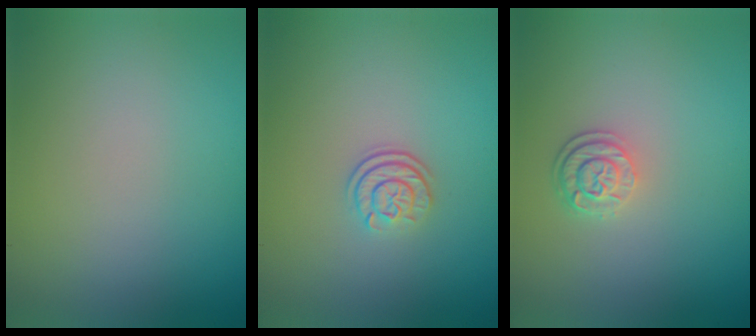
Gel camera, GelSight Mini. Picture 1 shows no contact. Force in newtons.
{"total": 2.4, "press": 1.8, "slide": 1.6}
{"total": 2.5, "press": 1.9, "slide": 1.6}